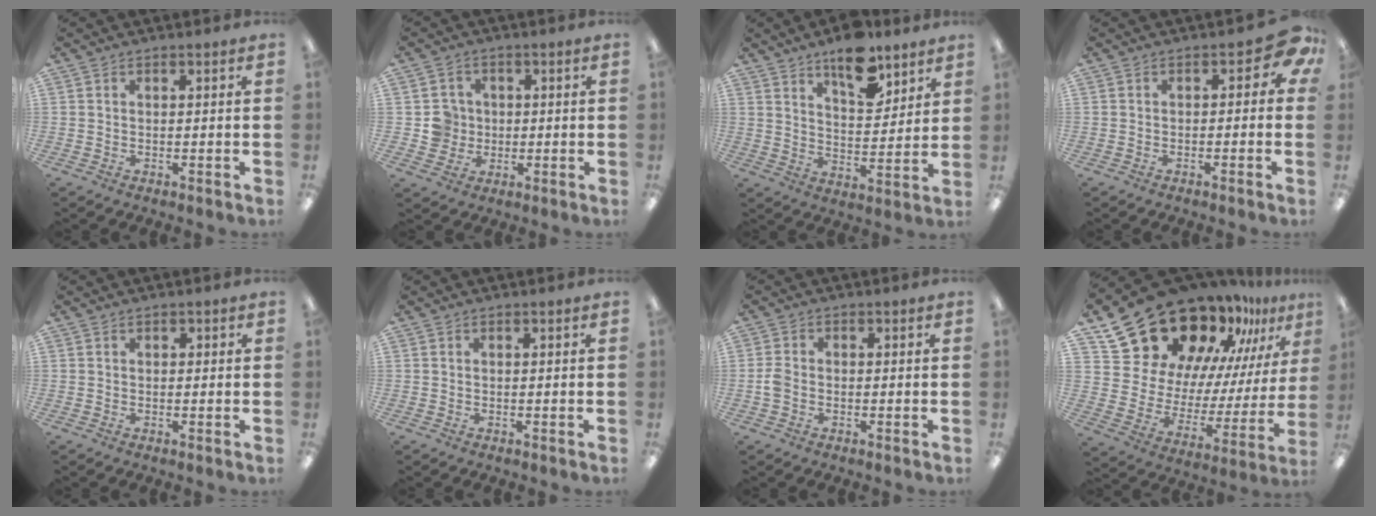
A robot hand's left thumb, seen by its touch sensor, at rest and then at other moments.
{"total": 6.1, "force": [0.0, 6.1, 0.9], "torque": [-0.009, 0.008, 0.000]}
{"total": 12.7, "force": [9.3, 5.7, 6.5], "torque": [-0.080, -0.056, 0.160]}
{"total": 4.0, "force": [0.0, 2.7, 2.9], "torque": [-0.030, -0.001, -0.003]}
{"total": 1.0, "force": [0.4, 0.9, 0.3], "torque": [0.003, 0.000, 0.005]}
{"total": 0.0}
{"total": 3.5, "force": [-0.8, 2.7, 2.2], "torque": [-0.044, 0.006, -0.016]}
{"total": 25.1, "force": [21.2, 11.5, 6.9], "torque": [-0.117, -0.166, 0.395]}